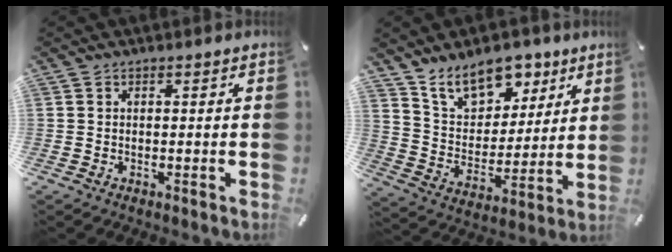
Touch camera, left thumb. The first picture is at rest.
{"total": 13.2, "force": [10.0, 7.7, 4.1], "torque": [-0.070, -0.071, 0.187]}